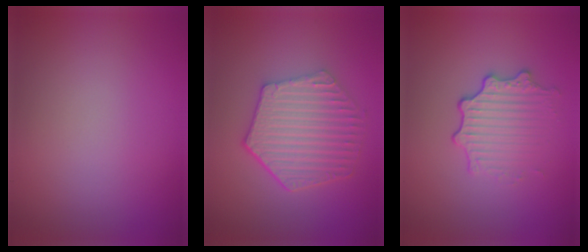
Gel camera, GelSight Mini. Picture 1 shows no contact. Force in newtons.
{"total": 6.2, "press": 4.6, "slide": 4.2}
{"total": 3.2, "press": 2.7, "slide": 1.8}